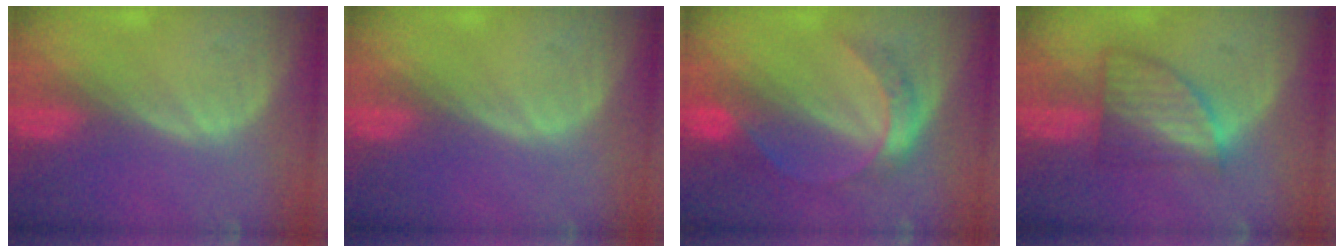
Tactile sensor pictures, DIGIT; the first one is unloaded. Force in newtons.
{"total": 0.0}
{"total": 5.3, "press": 5.3, "slide": 0.1}
{"total": 7.0, "press": 6.4, "slide": 2.8}